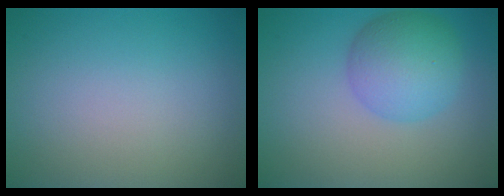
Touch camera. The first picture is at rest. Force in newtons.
{"total": 5.2, "press": 5.2, "slide": 0.1}